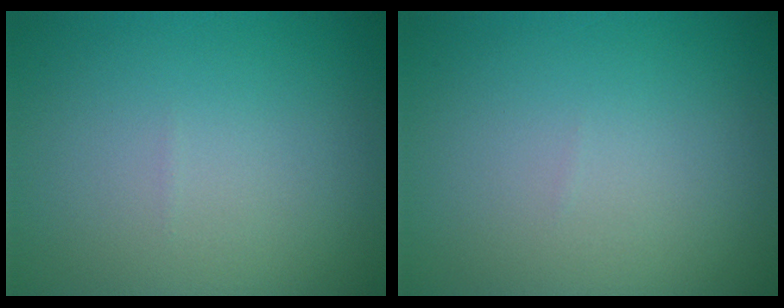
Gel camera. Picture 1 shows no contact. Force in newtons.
{"total": 0.0}